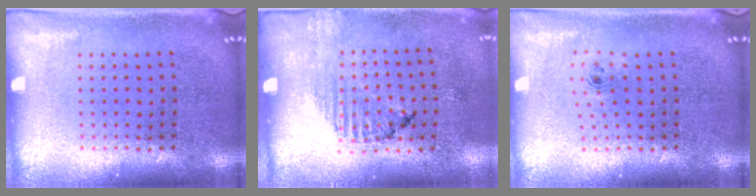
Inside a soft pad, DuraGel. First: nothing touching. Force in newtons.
{"total": 1.3, "press": 1.1, "slide": 0.7}
{"total": 0.7, "press": 0.3, "slide": 0.6}